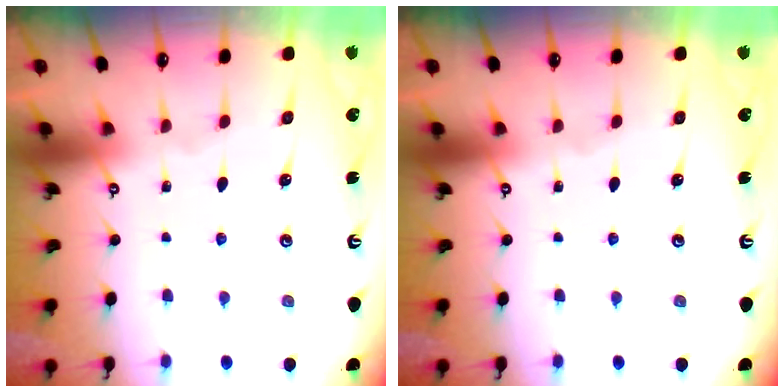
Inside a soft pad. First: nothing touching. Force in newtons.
{"total": 0.0}